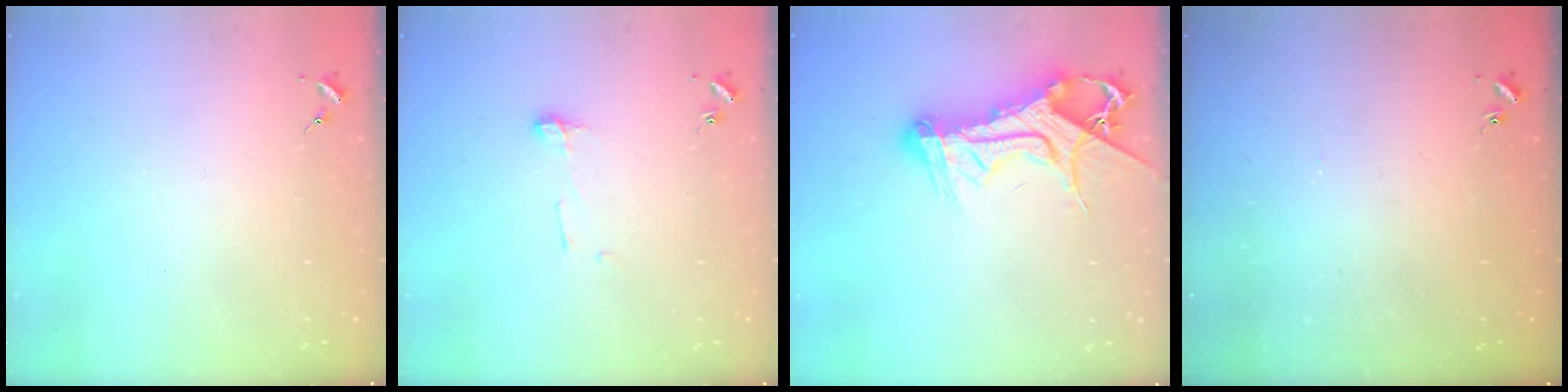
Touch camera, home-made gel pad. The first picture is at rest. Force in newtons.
{"total": 4.5, "press": 4.5, "slide": 0.5}
{"total": 16.5, "press": 16.4, "slide": 1.8}
{"total": 0.9, "press": 0.8, "slide": 0.2}